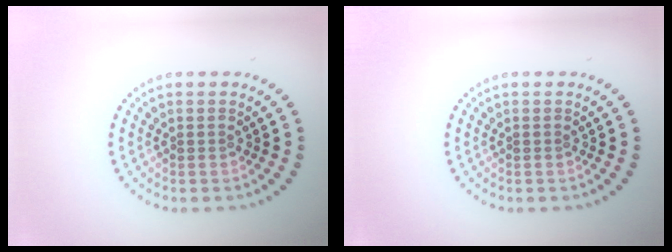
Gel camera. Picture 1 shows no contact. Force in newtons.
{"total": 0.0}